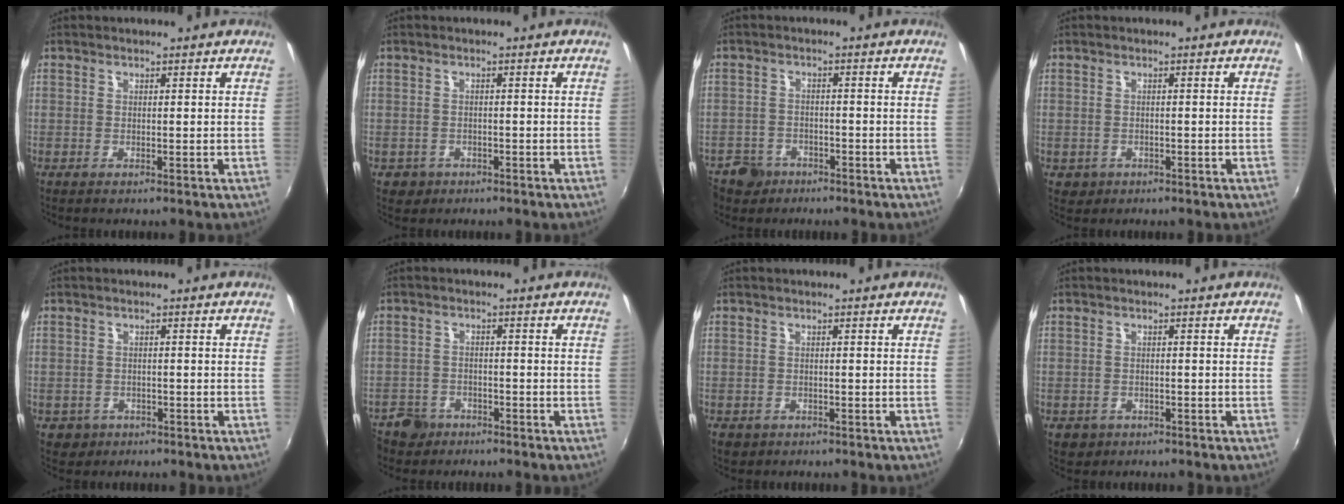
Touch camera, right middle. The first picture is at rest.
{"total": 3.0, "force": [-1.4, 2.5, 0.8], "torque": [-0.025, 0.000, -0.016]}
{"total": 7.0, "force": [-4.4, 5.2, 1.6], "torque": [-0.060, 0.010, -0.072]}
{"total": 2.4, "force": [-0.9, 2.1, 0.8], "torque": [-0.022, -0.002, -0.008]}
{"total": 3.6, "force": [-1.5, 3.1, 1.0], "torque": [-0.031, 0.000, -0.016]}
{"total": 6.5, "force": [-4.2, 4.7, 1.4], "torque": [-0.054, 0.010, -0.072]}
{"total": 2.6, "force": [-1.3, 2.0, 1.1], "torque": [-0.026, -0.004, -0.016]}
{"total": 3.3, "force": [-1.5, 2.7, 1.2], "torque": [-0.031, -0.002, -0.017]}